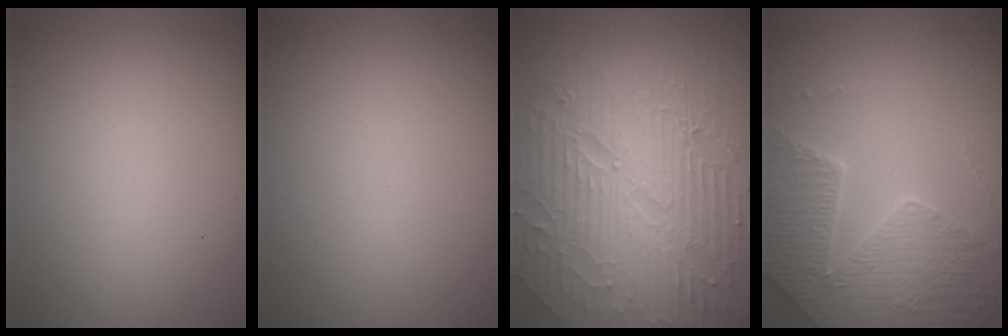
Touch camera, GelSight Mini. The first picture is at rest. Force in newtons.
{"total": 0.0}
{"total": 10.2, "press": 6.6, "slide": 7.7}
{"total": 4.1, "press": 4.1, "slide": 0.5}